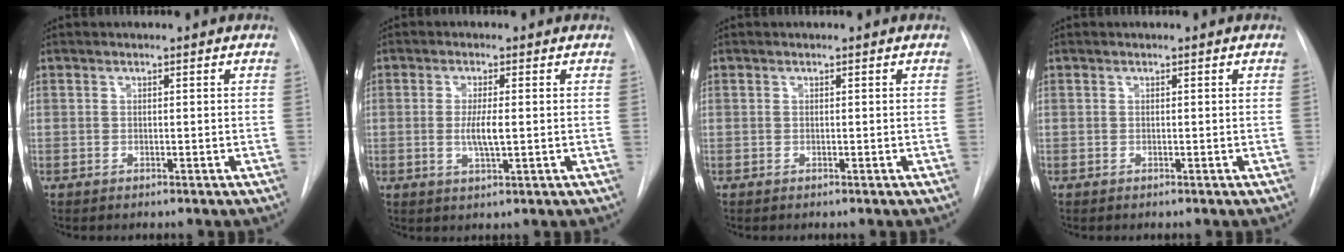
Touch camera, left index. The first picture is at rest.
{"total": 3.7, "force": [-0.2, 0.6, 3.7], "torque": [-0.072, -0.005, -0.002]}
{"total": 0.0}
{"total": 0.0}